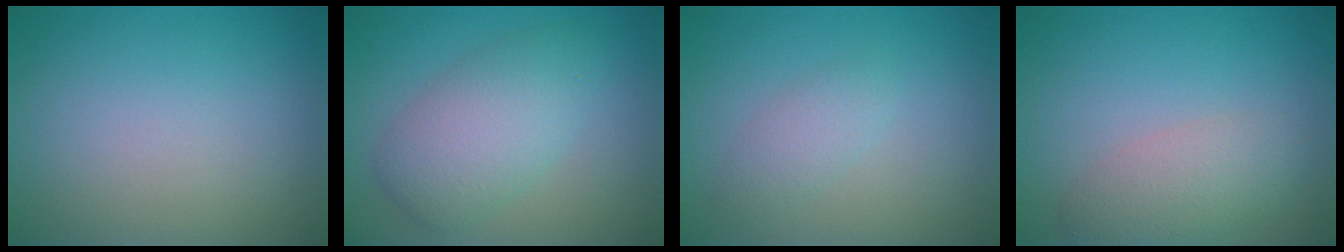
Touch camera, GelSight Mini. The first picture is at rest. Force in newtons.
{"total": 5.2, "press": 5.2, "slide": 0.3}
{"total": 1.7, "press": 1.7, "slide": 0.1}
{"total": 3.4, "press": 3.4, "slide": 0.3}